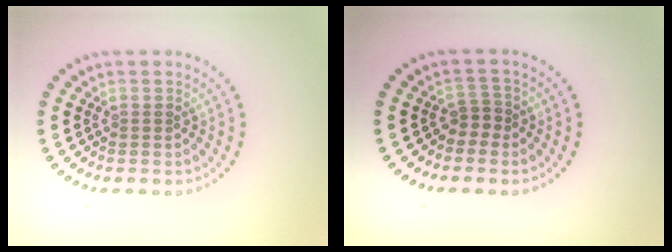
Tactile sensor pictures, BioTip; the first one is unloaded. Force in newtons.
{"total": 1.4, "press": 1.1, "slide": 0.9}